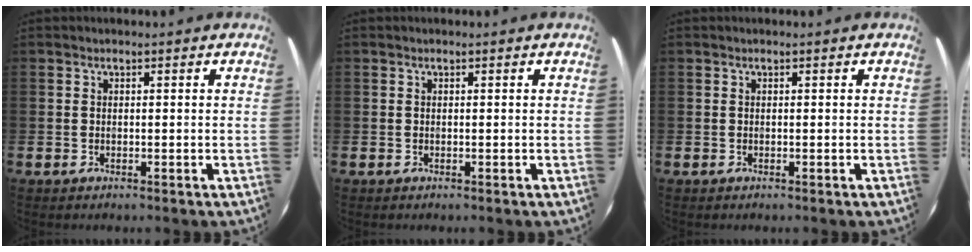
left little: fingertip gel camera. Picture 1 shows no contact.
{"total": 0.0}
{"total": 0.0}